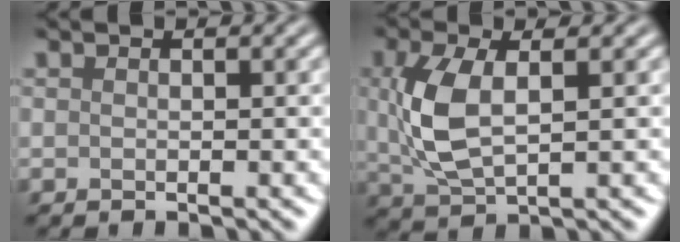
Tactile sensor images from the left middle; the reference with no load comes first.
{"total": 5.4, "force": [0.8, 2.6, 4.7], "torque": [-0.117, 0.001, 0.023]}